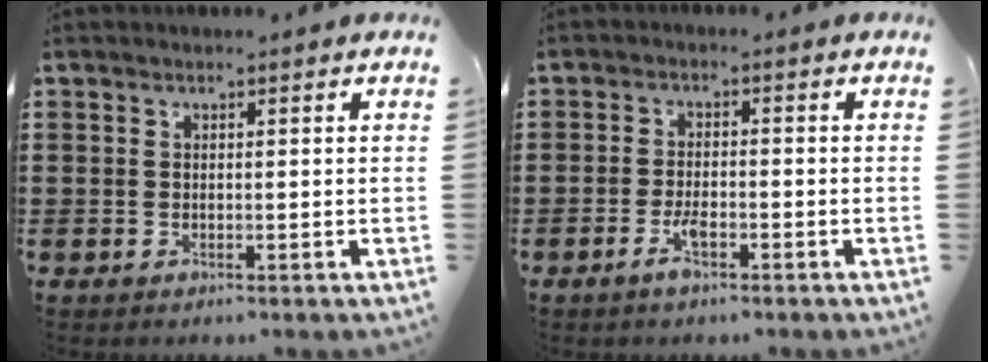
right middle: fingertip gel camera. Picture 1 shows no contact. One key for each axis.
{"total": 3.5, "fx": -1.8, "fy": 0.9, "fz": 2.8, "tx": -0.063, "ty": -0.002, "tz": -0.037}